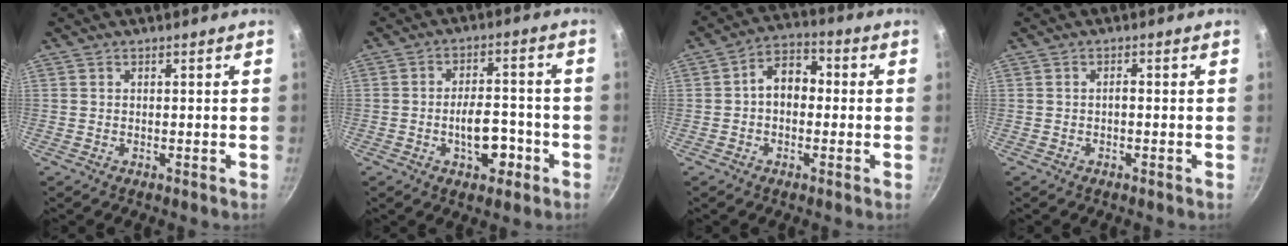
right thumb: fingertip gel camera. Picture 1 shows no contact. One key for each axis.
{"total": 8.4, "fx": -3.1, "fy": 4.4, "fz": 6.4, "tx": -0.070, "ty": 0.025, "tz": -0.049}
{"total": 7.3, "fx": -0.1, "fy": 5.3, "fz": 5.1, "tx": -0.046, "ty": 0.025, "tz": -0.018}
{"total": 1.0, "fx": -0.3, "fy": 0.4, "fz": 0.8, "tx": -0.015, "ty": 0.008, "tz": -0.005}